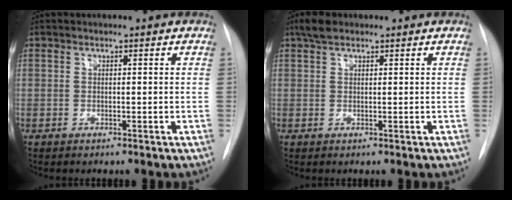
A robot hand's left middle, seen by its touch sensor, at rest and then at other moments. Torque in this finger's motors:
{"motor_torque": [0.26, -0.21, -0.13, -0.03]}